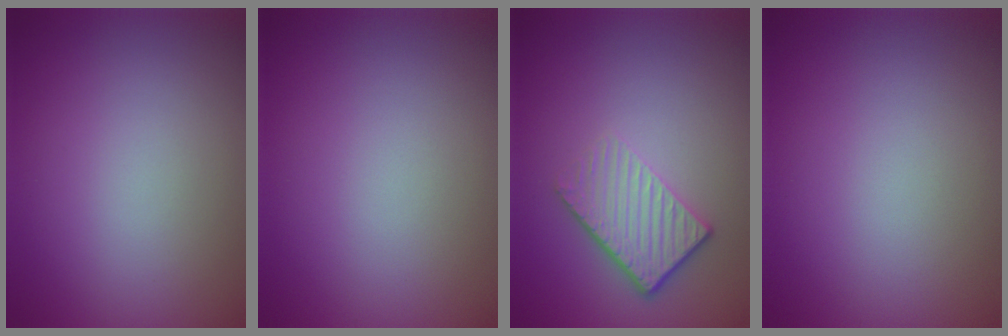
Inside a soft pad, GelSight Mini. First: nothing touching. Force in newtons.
{"total": 0.0}
{"total": 4.2, "press": 2.8, "slide": 3.1}
{"total": 0.0}